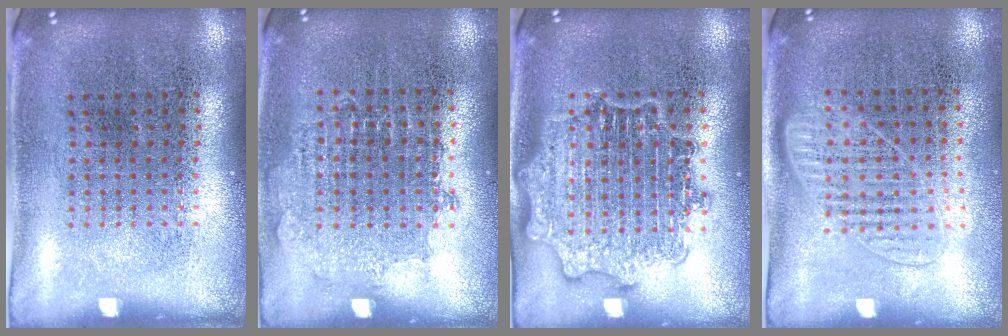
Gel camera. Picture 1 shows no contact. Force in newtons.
{"total": 0.8, "press": 0.8, "slide": 0.3}
{"total": 2.8, "press": 2.8, "slide": 0.4}
{"total": 1.2, "press": 1.1, "slide": 0.6}